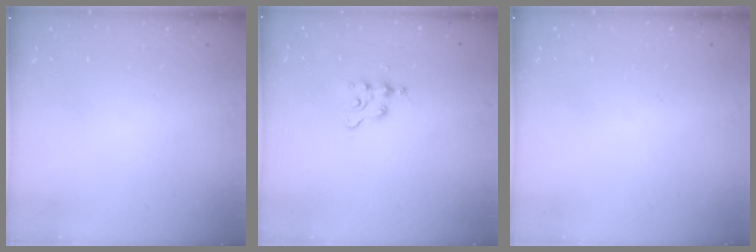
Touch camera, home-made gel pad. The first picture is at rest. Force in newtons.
{"total": 2.1, "press": 2.1, "slide": 0.3}
{"total": 0.7, "press": 0.7, "slide": 0.2}